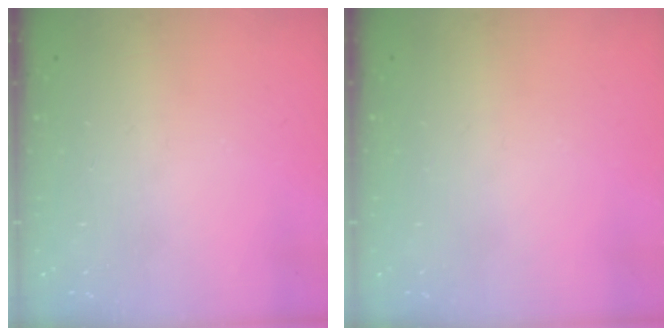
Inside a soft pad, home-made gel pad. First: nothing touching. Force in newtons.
{"total": 0.0}